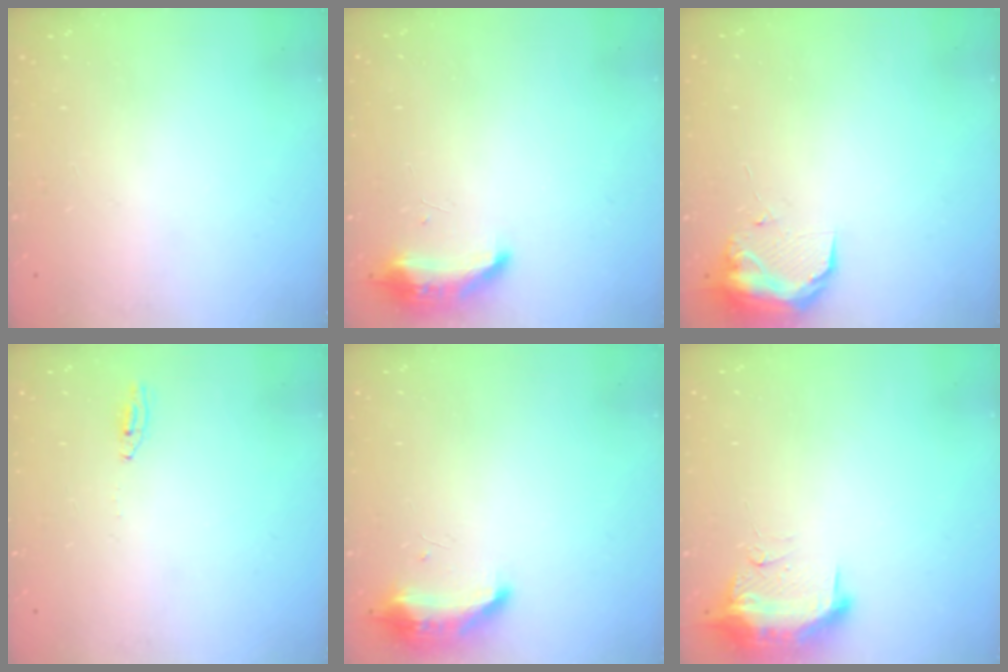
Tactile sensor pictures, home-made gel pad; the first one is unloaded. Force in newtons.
{"total": 8.5, "press": 8.3, "slide": 2.0}
{"total": 9.3, "press": 9.2, "slide": 0.7}
{"total": 2.0, "press": 2.0, "slide": 0.2}
{"total": 18.6, "press": 10.8, "slide": 15.1}
{"total": 19.1, "press": 13.0, "slide": 14.0}